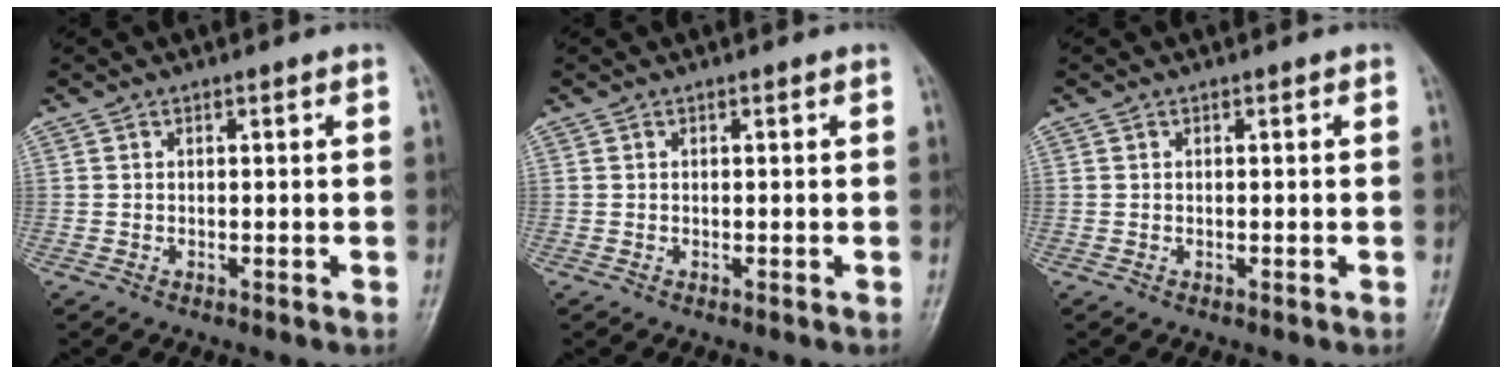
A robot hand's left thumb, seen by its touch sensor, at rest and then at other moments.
{"total": 0.0}
{"total": 0.0}